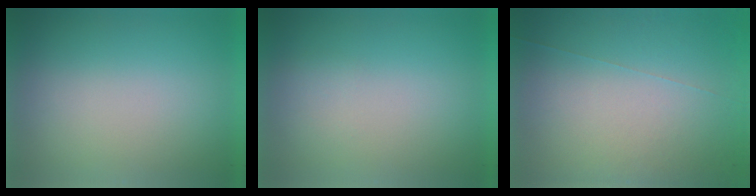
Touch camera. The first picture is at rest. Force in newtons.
{"total": 1.1}
{"total": 6.7}